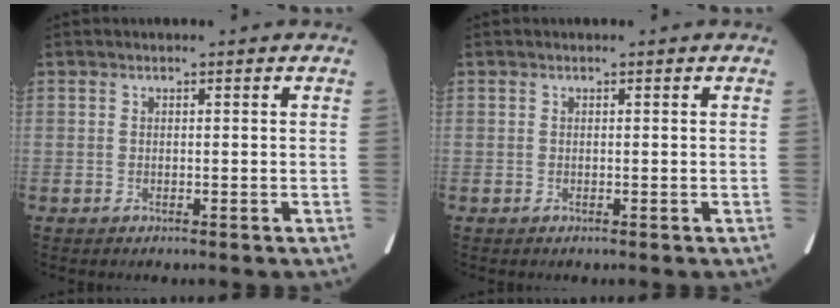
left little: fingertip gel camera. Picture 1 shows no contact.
{"total": 0.0}